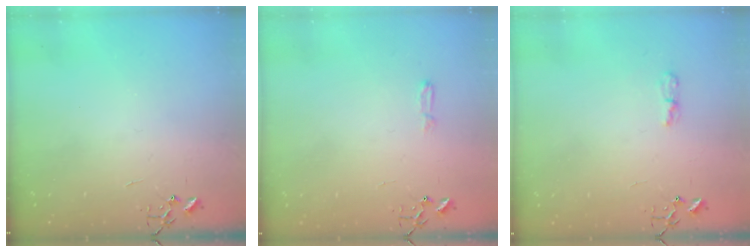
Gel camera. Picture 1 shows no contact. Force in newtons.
{"total": 4.0, "press": 3.9, "slide": 0.5}
{"total": 4.7, "press": 4.7, "slide": 0.7}